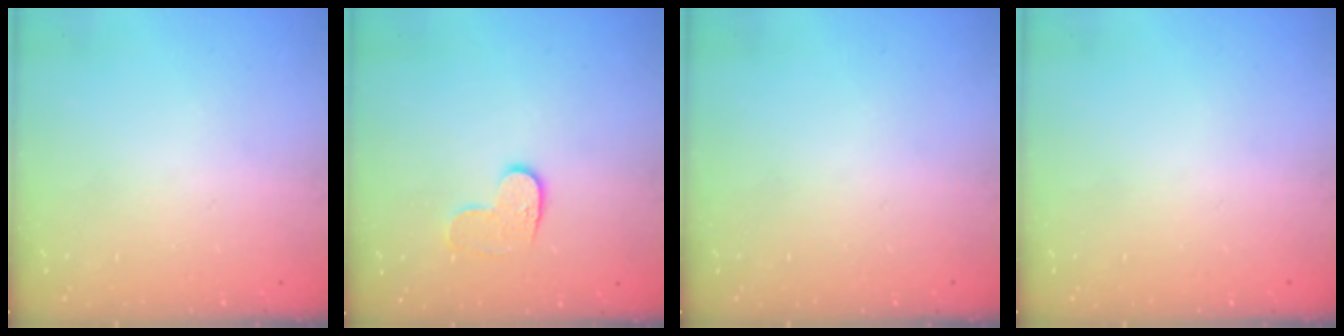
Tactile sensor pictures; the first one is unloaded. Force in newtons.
{"total": 6.8, "press": 6.8, "slide": 0.1}
{"total": 0.0}
{"total": 0.0}